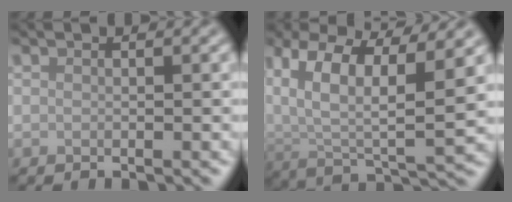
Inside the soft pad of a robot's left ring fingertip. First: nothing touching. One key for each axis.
{"total": 10.6, "fx": 4.8, "fy": 4.3, "fz": 8.3, "tx": -0.157, "ty": 0.008, "tz": 0.083}